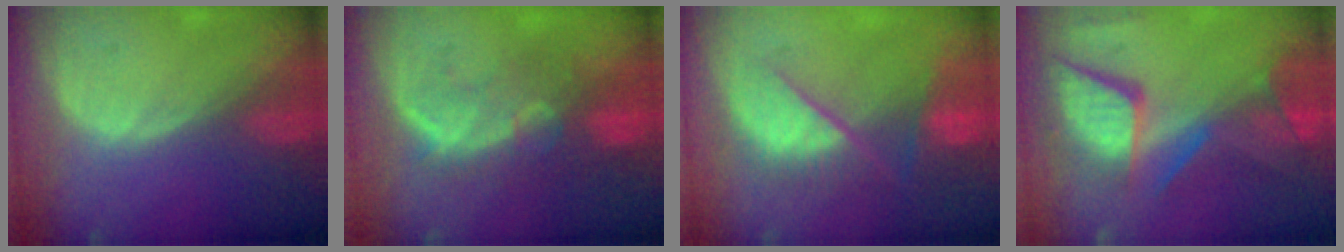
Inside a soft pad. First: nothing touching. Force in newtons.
{"total": 9.9, "press": 8.6, "slide": 4.9}
{"total": 9.7, "press": 8.3, "slide": 5.0}
{"total": 12.9, "press": 10.6, "slide": 7.4}